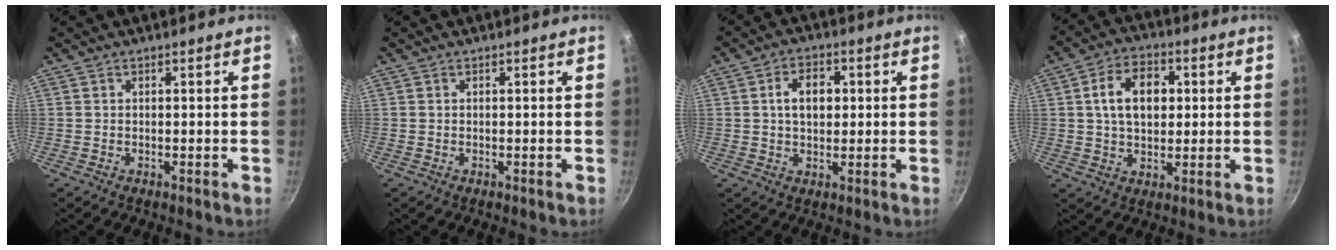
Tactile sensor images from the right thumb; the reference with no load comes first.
{"total": 0.0}
{"total": 6.5, "force": [0.9, 4.4, 4.6], "torque": [-0.056, 0.009, 0.012]}
{"total": 10.6, "force": [1.8, 7.2, 7.6], "torque": [-0.107, 0.011, 0.024]}